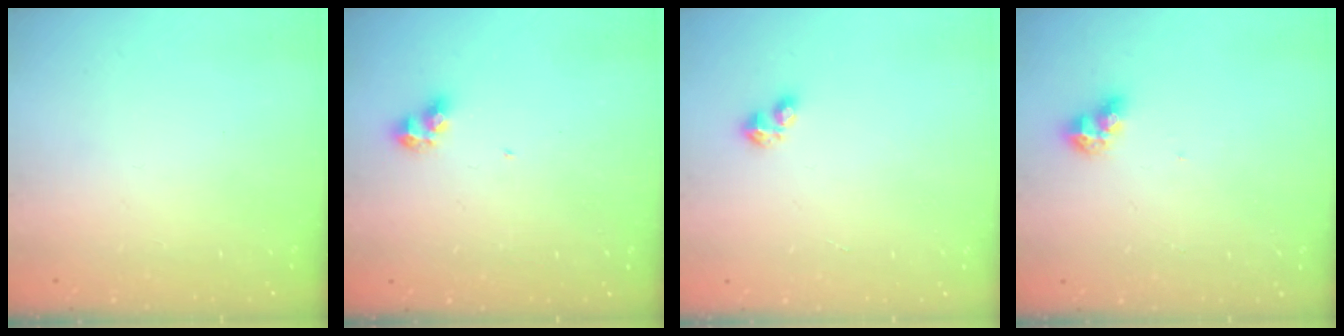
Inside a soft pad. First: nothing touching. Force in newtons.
{"total": 4.7, "press": 4.7, "slide": 0.3}
{"total": 3.3, "press": 3.2, "slide": 0.7}
{"total": 6.1, "press": 6.1, "slide": 0.7}